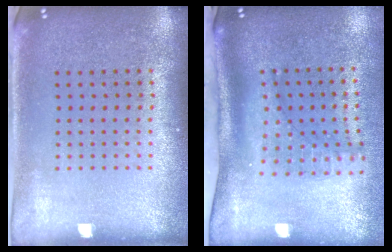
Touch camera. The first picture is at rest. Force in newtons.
{"total": 2.3, "press": 1.6, "slide": 1.6}